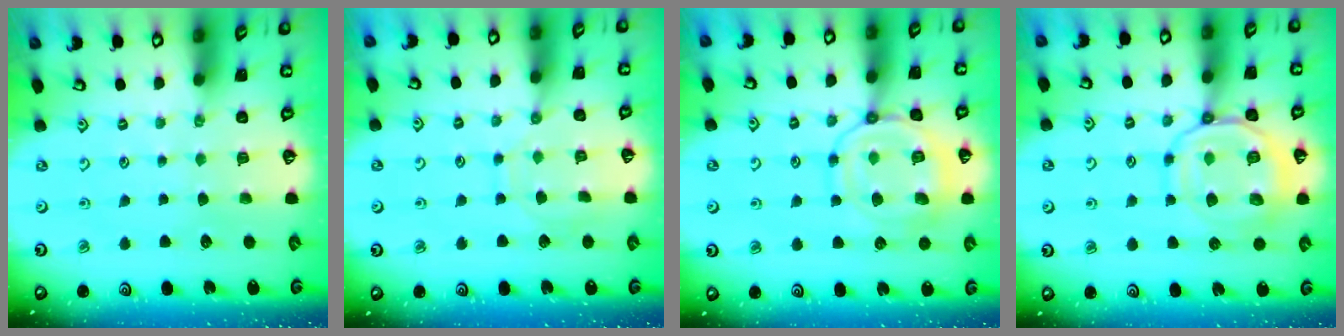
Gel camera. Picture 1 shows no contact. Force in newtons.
{"total": 9.2, "press": 9.2, "slide": 0.7}
{"total": 13.7, "press": 13.7, "slide": 1.2}
{"total": 14.0, "press": 14.0, "slide": 1.3}